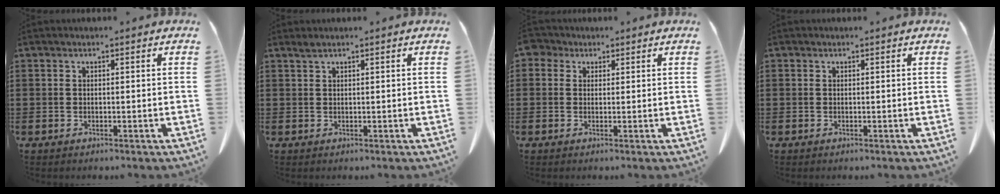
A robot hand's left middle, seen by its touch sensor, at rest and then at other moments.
{"total": 0.8, "force": [0.6, 0.0, 0.5], "torque": [-0.011, 0.000, 0.012]}
{"total": 1.9, "force": [0.9, 1.5, 0.7], "torque": [-0.020, 0.007, 0.017]}
{"total": 0.0}